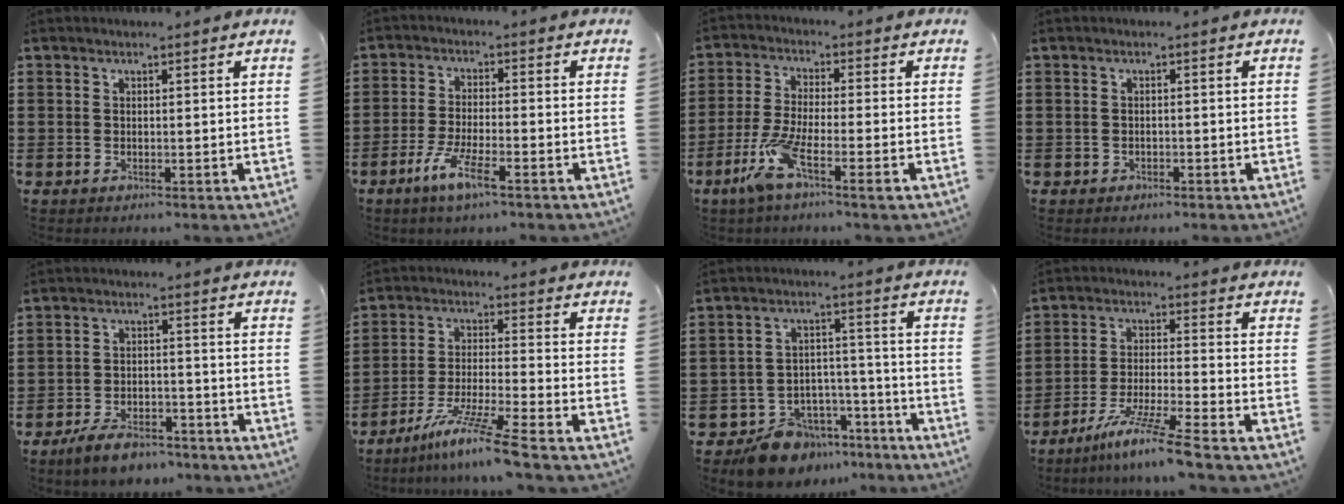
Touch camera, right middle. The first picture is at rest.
{"total": 6.0, "force": [-3.6, 0.9, 4.6], "torque": [-0.106, -0.014, -0.070]}
{"total": 7.7, "force": [-3.9, 1.6, 6.4], "torque": [-0.143, -0.010, -0.075]}
{"total": 0.7, "force": [-0.5, 0.4, 0.0], "torque": [-0.003, 0.003, -0.012]}
{"total": 5.7, "force": [-5.1, 1.5, 2.0], "torque": [-0.043, 0.006, -0.100]}
{"total": 9.4, "force": [-7.4, -0.6, 5.9], "torque": [-0.117, -0.014, -0.146]}
{"total": 8.7, "force": [-7.9, 3.7, 0.8], "torque": [-0.007, 0.042, -0.147]}
{"total": 8.7, "force": [-7.0, -0.8, 5.1], "torque": [-0.106, -0.017, -0.139]}